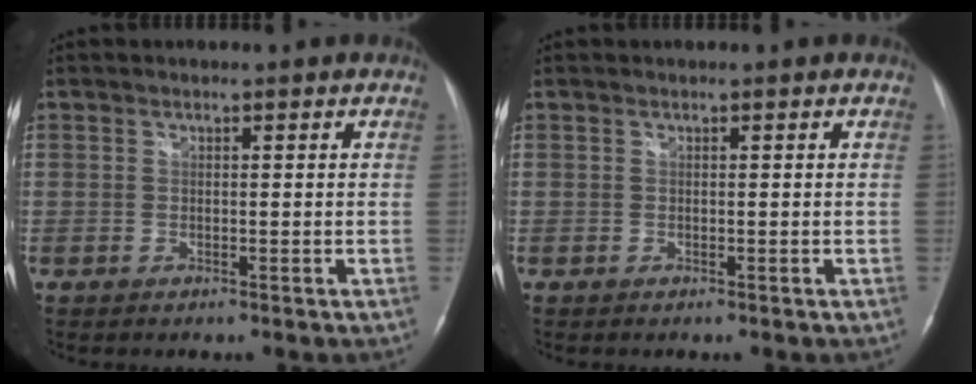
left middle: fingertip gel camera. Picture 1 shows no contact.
{"total": 0.0}